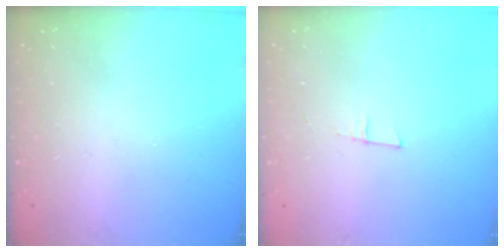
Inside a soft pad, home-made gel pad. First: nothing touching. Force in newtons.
{"total": 5.6, "press": 4.7, "slide": 2.9}